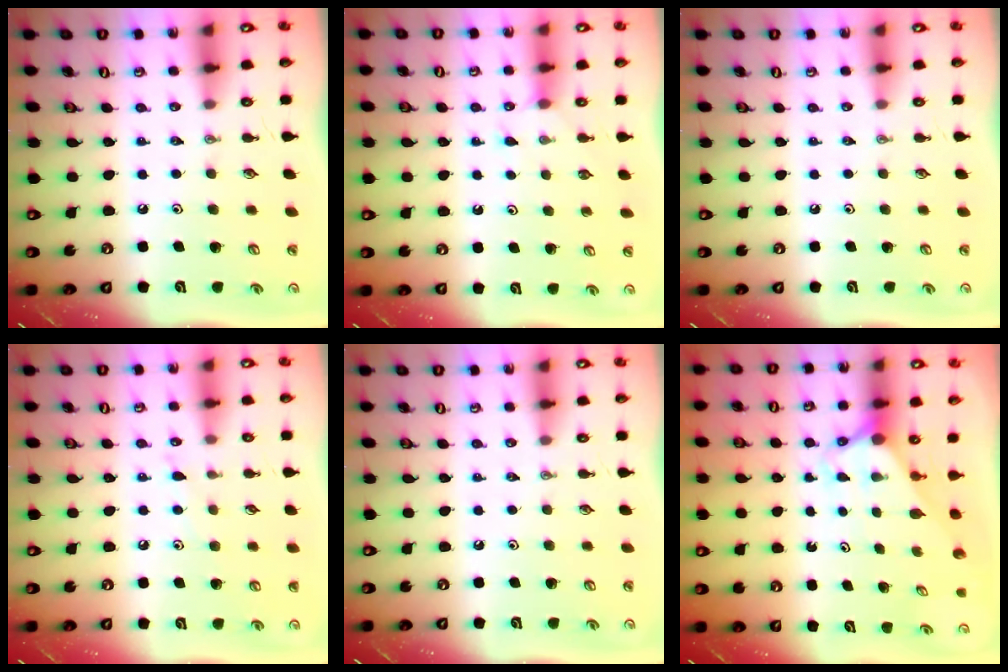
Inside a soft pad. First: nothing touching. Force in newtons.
{"total": 4.1, "press": 4.0, "slide": 0.5}
{"total": 0.0}
{"total": 6.1, "press": 6.0, "slide": 0.7}
{"total": 0.0}
{"total": 2.8, "press": 2.8, "slide": 0.0}